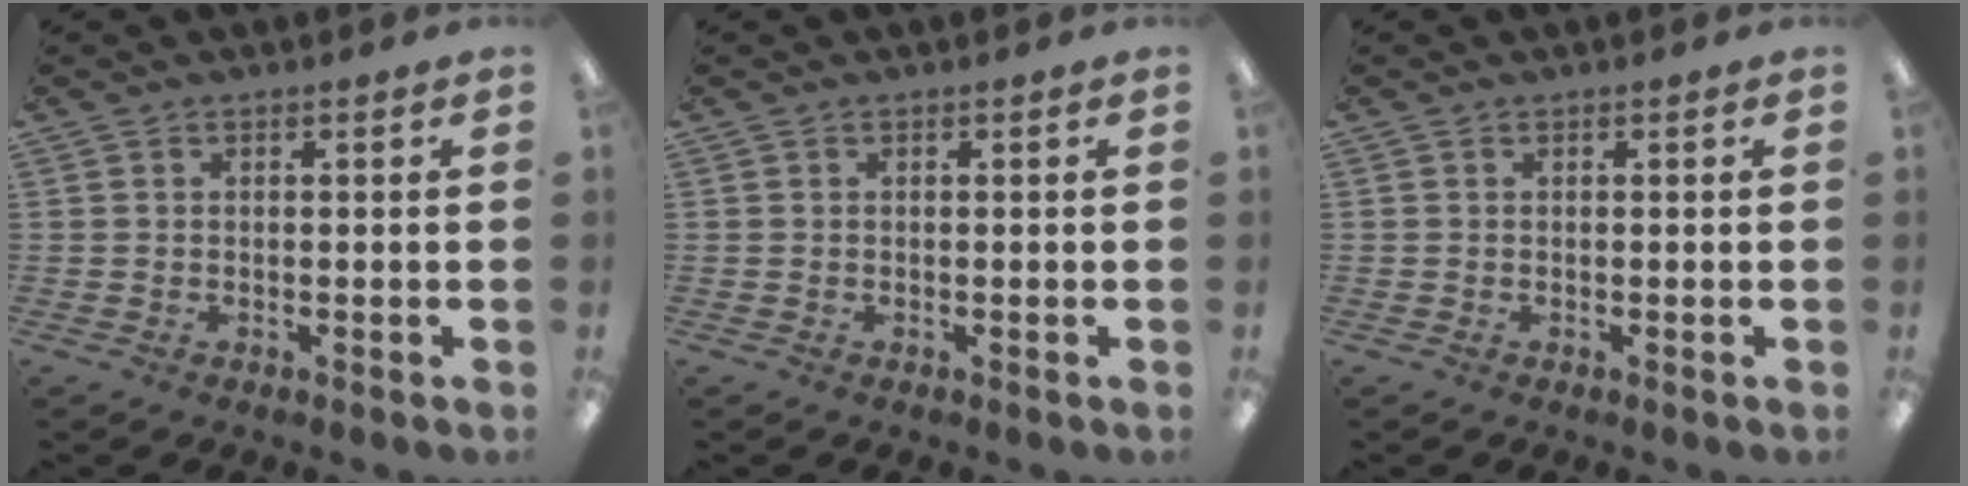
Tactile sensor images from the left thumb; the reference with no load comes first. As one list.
[{"total": 0.0}, {"total": 0.0}]